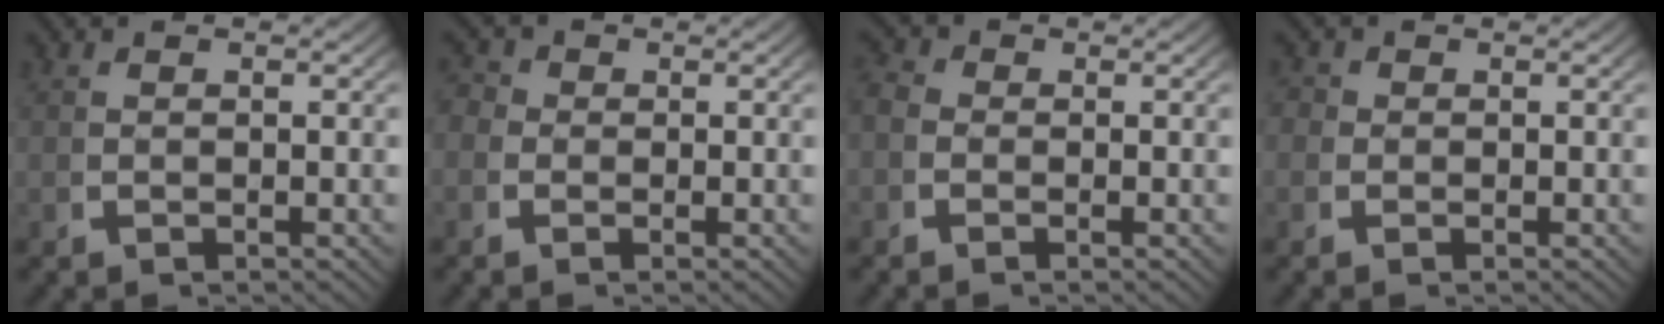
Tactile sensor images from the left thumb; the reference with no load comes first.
{"total": 2.3, "force": [0.1, 2.1, 1.0], "torque": [-0.014, 0.004, -0.011]}
{"total": 1.8, "force": [-0.3, 1.6, 0.9], "torque": [-0.016, 0.003, -0.018]}
{"total": 1.4, "force": [0.1, 1.3, 0.4], "torque": [-0.005, 0.001, -0.007]}